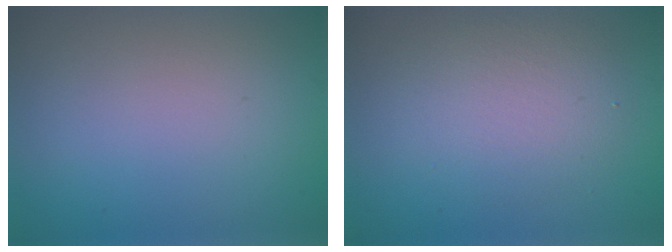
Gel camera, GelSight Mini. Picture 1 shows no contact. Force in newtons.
{"total": 3.9, "press": 3.9, "slide": 0.2}